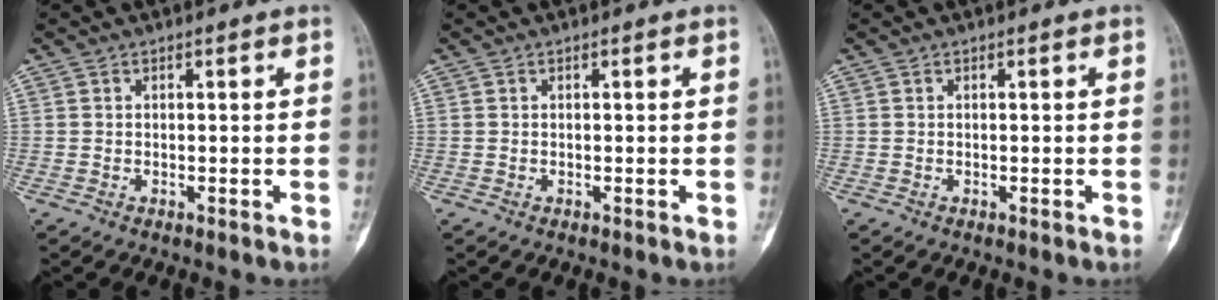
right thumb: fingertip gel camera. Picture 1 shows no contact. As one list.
[{"total": 0.0}, {"total": 0.0}]